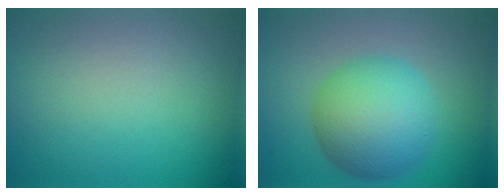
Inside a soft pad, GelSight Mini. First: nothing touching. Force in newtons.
{"total": 7.9, "press": 7.9, "slide": 0.1}